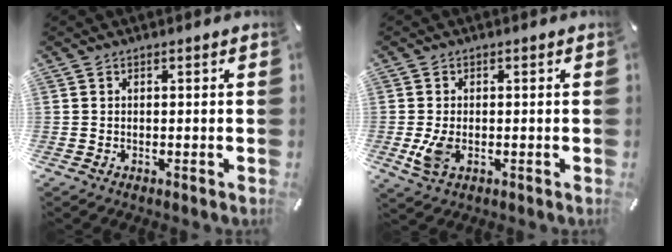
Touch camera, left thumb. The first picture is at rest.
{"total": 4.6, "force": [-0.8, 2.9, 3.5], "torque": [-0.077, -0.009, -0.017]}